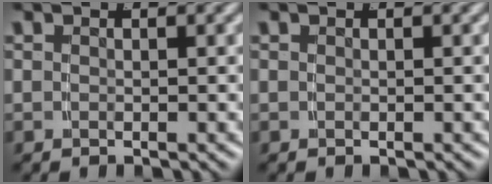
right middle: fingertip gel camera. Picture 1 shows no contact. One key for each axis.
{"total": 0.0}